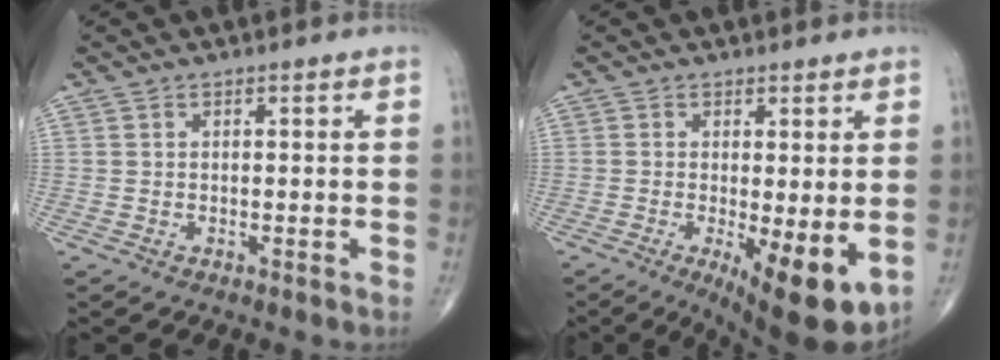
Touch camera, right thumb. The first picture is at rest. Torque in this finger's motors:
{"motor_torque": [-0.35, 0.56, 0.26, -0.21, 0.26]}